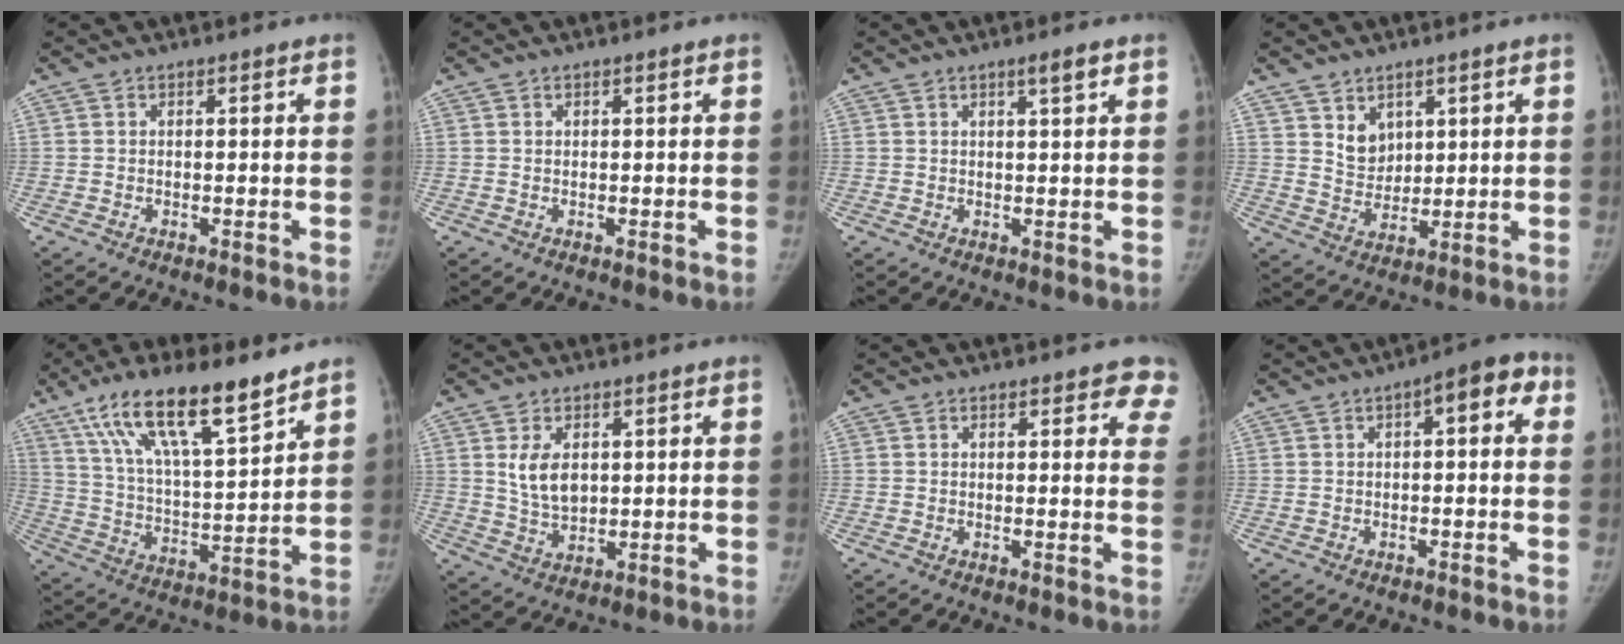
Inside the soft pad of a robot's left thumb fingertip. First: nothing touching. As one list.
[{"total": 0.0}, {"total": 2.5, "force": [1.5, 0.1, 2.0], "torque": [-0.028, -0.009, 0.024]}, {"total": 5.5, "force": [3.0, 4.1, 2.1], "torque": [-0.007, -0.026, 0.063]}, {"total": 19.3, "force": [13.0, 5.0, 13.4], "torque": [-0.214, -0.047, 0.237]}, {"total": 6.7, "force": [1.8, 4.3, 4.8], "torque": [-0.067, -0.013, 0.044]}, {"total": 7.3, "force": [6.0, 2.9, 3.1], "torque": [0.012, -0.022, 0.046]}, {"total": 6.6, "force": [1.7, 2.7, 5.7], "torque": [-0.053, 0.024, 0.009]}]